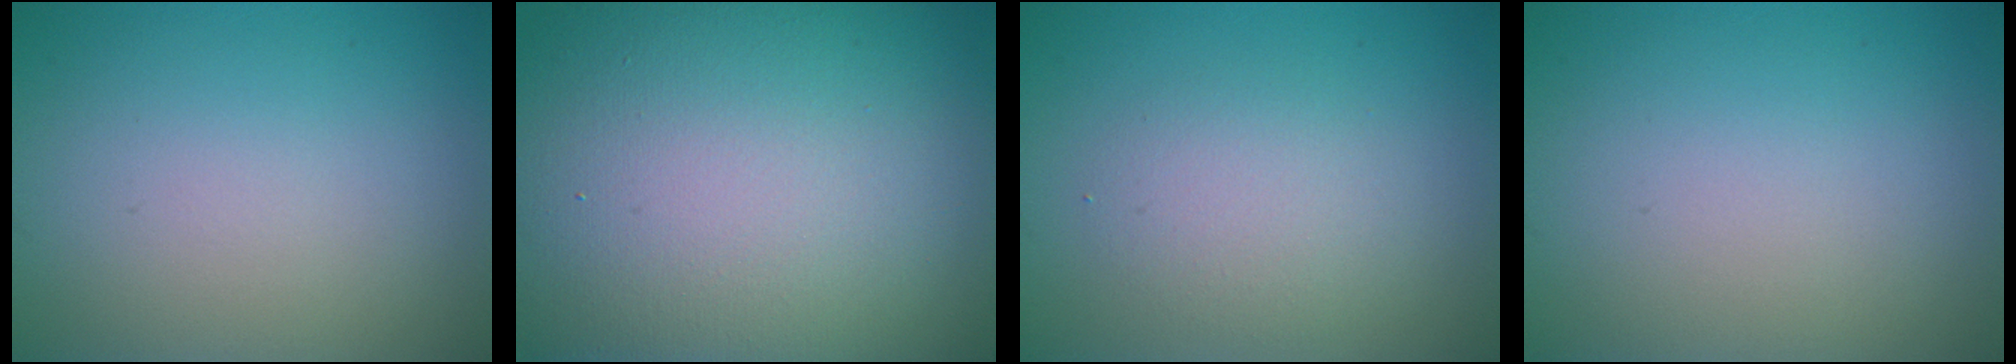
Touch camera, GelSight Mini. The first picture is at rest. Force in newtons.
{"total": 22.8, "press": 22.7, "slide": 1.1}
{"total": 2.6, "press": 2.6, "slide": 0.1}
{"total": 0.0}